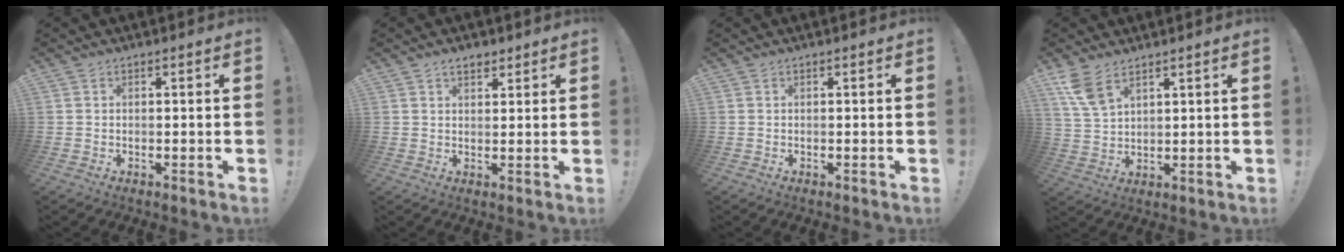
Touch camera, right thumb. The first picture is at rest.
{"total": 3.3, "force": [2.4, 1.7, 1.6], "torque": [-0.017, -0.010, 0.041]}
{"total": 0.0}
{"total": 7.5, "force": [5.0, 3.4, 4.4], "torque": [-0.078, -0.022, 0.099]}